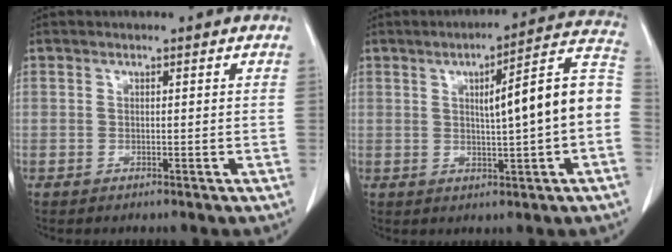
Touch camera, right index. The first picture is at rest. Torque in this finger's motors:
{"motor_torque": [0.58, 0.08, 0.34, 0.08]}